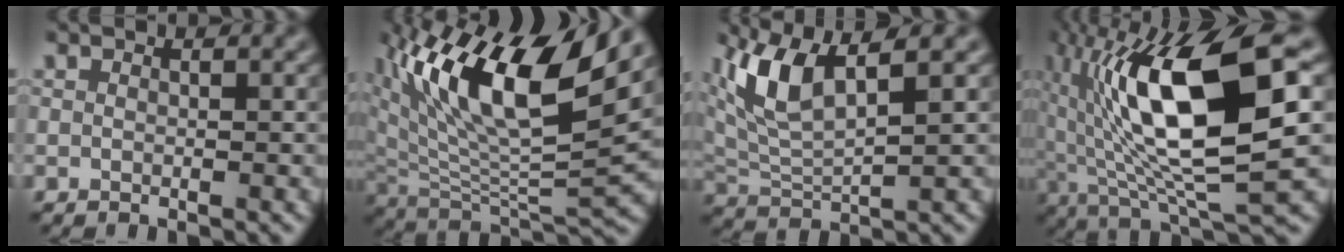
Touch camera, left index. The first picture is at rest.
{"total": 13.7, "force": [7.0, 4.6, 10.8], "torque": [-0.208, 0.005, 0.130]}
{"total": 6.5, "force": [3.1, 2.1, 5.3], "torque": [-0.122, 0.004, 0.064]}
{"total": 14.1, "force": [2.1, 3.9, 13.4], "torque": [-0.235, 0.002, 0.037]}